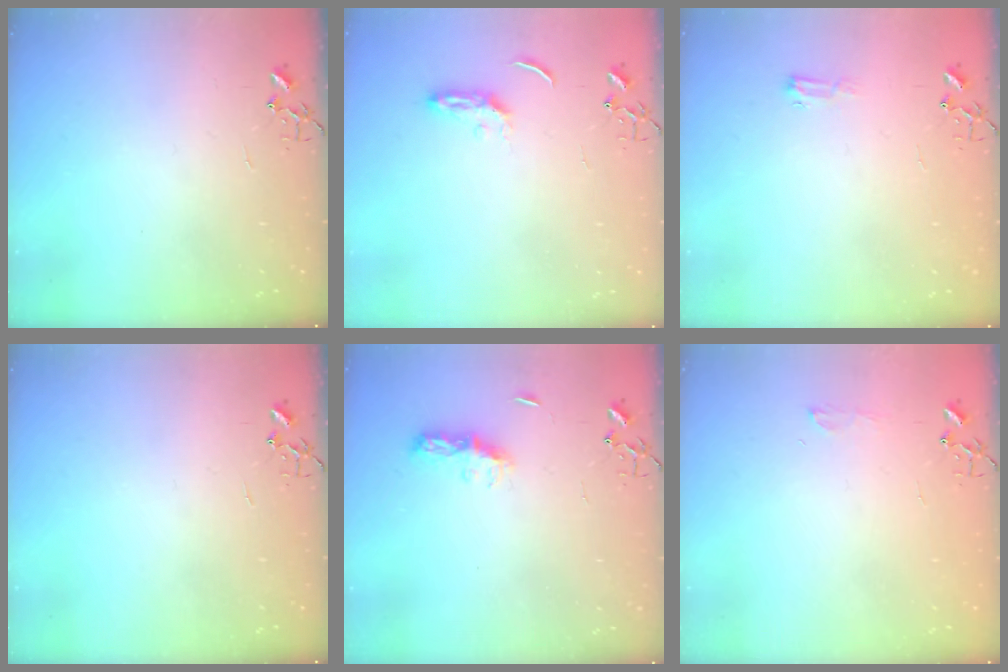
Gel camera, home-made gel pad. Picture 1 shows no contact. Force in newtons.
{"total": 3.9, "press": 3.9, "slide": 0.5}
{"total": 5.1, "press": 5.1, "slide": 0.6}
{"total": 0.0}
{"total": 6.7, "press": 6.6, "slide": 0.7}
{"total": 6.1, "press": 6.1, "slide": 0.7}